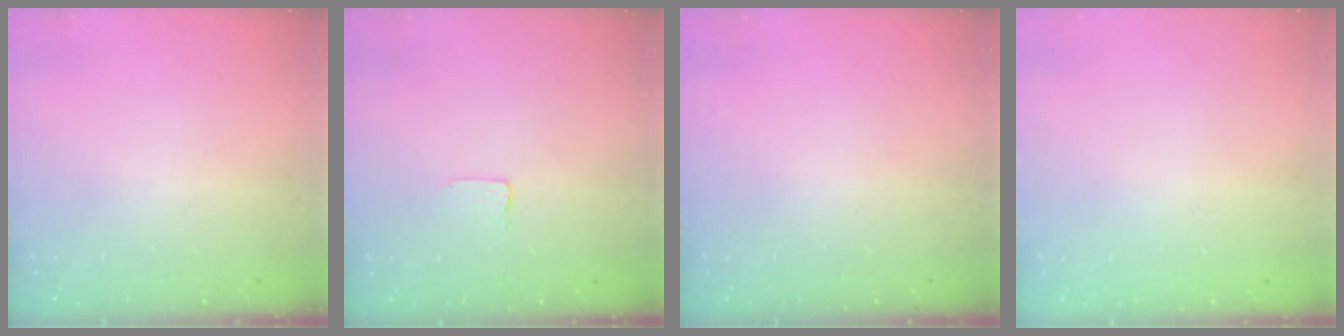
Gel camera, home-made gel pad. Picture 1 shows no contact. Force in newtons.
{"total": 1.0, "press": 1.0, "slide": 0.1}
{"total": 0.0}
{"total": 0.0}